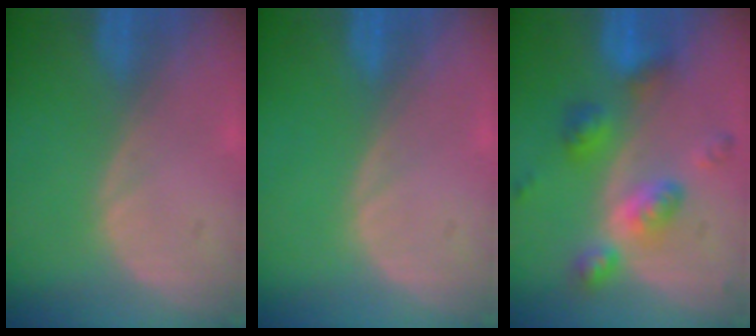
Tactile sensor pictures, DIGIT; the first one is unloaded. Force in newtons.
{"total": 0.0}
{"total": 7.4, "press": 7.4, "slide": 0.5}